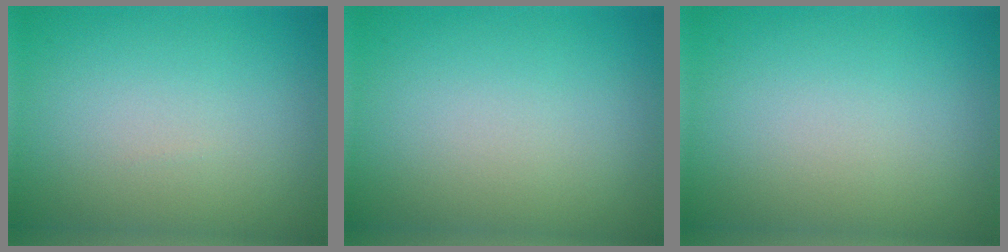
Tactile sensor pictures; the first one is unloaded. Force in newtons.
{"total": 0.0}
{"total": 0.0}